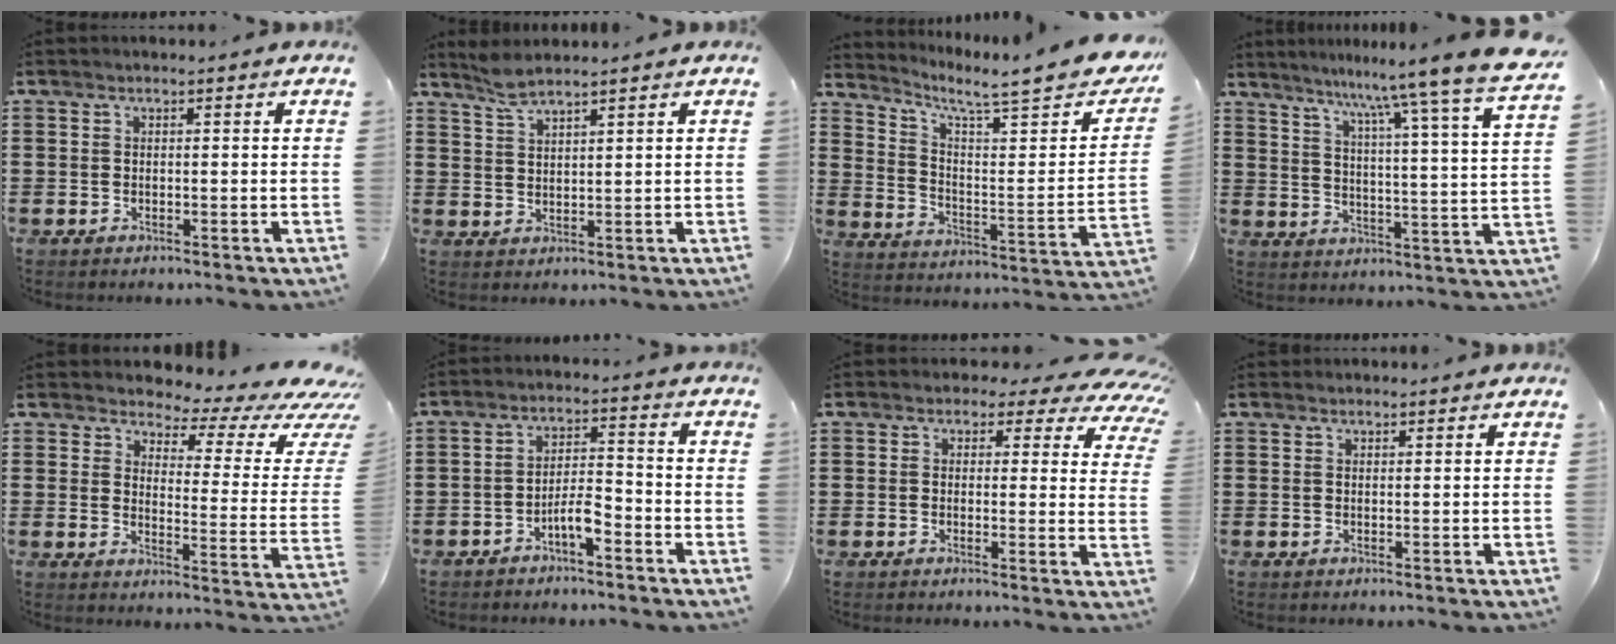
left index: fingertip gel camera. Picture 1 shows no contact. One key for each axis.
{"total": 3.4, "fx": 2.9, "fy": 0.3, "fz": 1.7, "tx": -0.040, "ty": 0.000, "tz": 0.053}
{"total": 7.3, "fx": 5.9, "fy": 0.5, "fz": 4.2, "tx": -0.084, "ty": -0.052, "tz": 0.088}
{"total": 9.0, "fx": 7.9, "fy": -2.2, "fz": 3.6, "tx": -0.080, "ty": -0.075, "tz": 0.120}
{"total": 4.3, "fx": 3.3, "fy": 1.6, "fz": 2.2, "tx": -0.047, "ty": -0.030, "tz": 0.050}
{"total": 4.4, "fx": -2.8, "fy": 1.0, "fz": 3.2, "tx": -0.064, "ty": 0.009, "tz": -0.055}
{"total": 3.1, "fx": 2.0, "fy": 1.9, "fz": 1.3, "tx": -0.025, "ty": -0.009, "tz": 0.029}
{"total": 0.8, "fx": 0.8, "fy": 0.3, "fz": 0.0, "tx": -0.002, "ty": 0.001, "tz": 0.016}